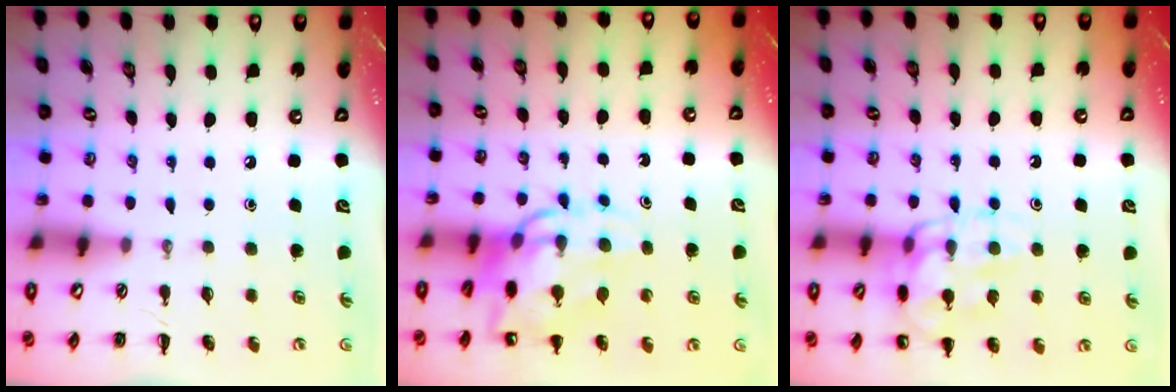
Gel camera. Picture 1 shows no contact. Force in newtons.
{"total": 13.2, "press": 12.7, "slide": 3.5}
{"total": 14.0, "press": 14.0, "slide": 1.2}